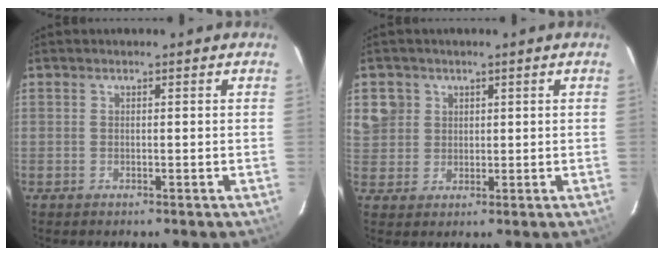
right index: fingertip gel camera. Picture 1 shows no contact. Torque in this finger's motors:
{"motor_torque": [0.38, 0.31, 0.01, 0.00]}